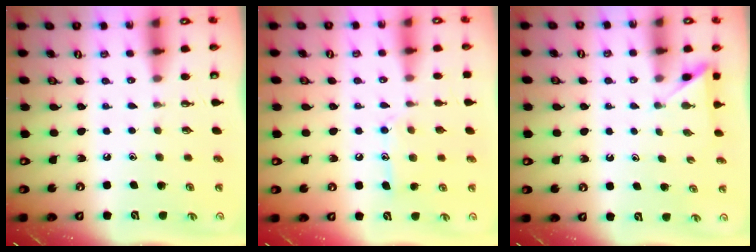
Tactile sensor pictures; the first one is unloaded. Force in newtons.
{"total": 10.8, "press": 10.8, "slide": 0.7}
{"total": 3.0, "press": 3.0, "slide": 0.3}